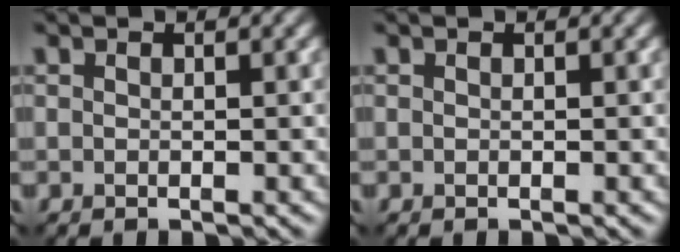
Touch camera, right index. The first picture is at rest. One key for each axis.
{"total": 0.0}